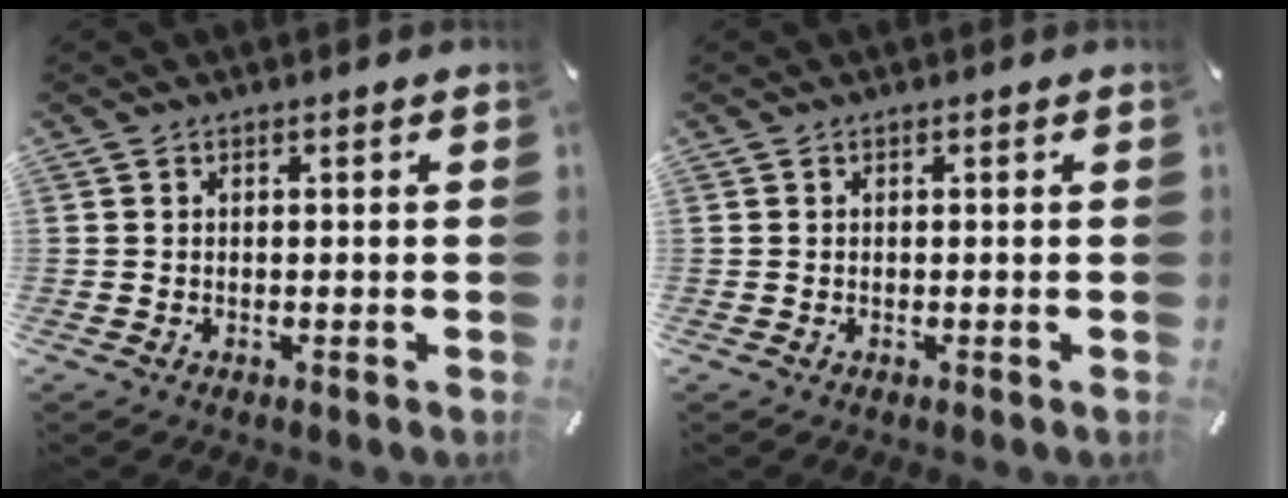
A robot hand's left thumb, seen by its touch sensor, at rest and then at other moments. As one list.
[{"total": 0.0}]